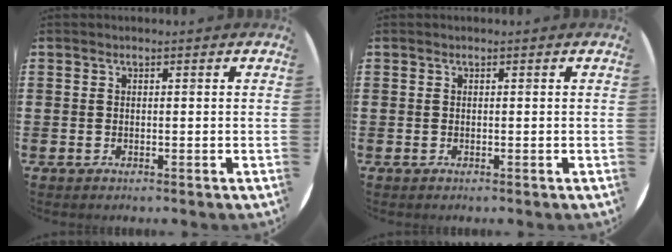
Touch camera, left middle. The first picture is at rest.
{"total": 0.0}